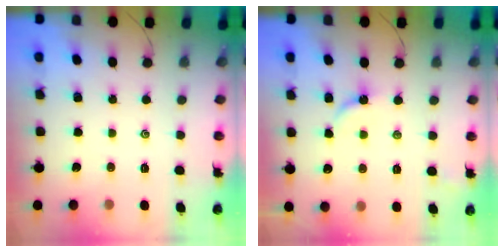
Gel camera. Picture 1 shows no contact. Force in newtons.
{"total": 3.7, "press": 3.7, "slide": 0.4}